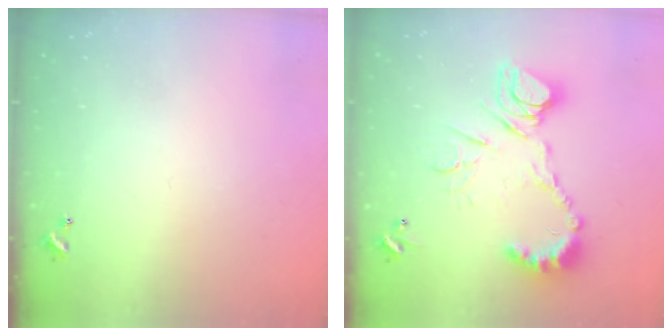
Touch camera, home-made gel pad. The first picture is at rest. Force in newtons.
{"total": 16.1, "press": 16.0, "slide": 1.8}